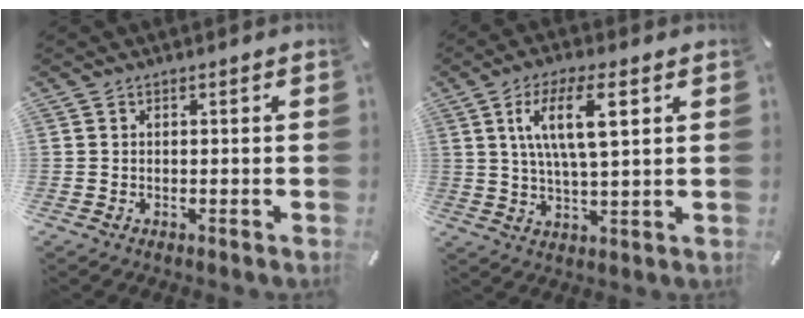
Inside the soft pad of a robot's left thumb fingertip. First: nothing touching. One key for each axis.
{"total": 11.3, "fx": 4.0, "fy": 3.4, "fz": 10.0, "tx": -0.191, "ty": -0.001, "tz": 0.063}